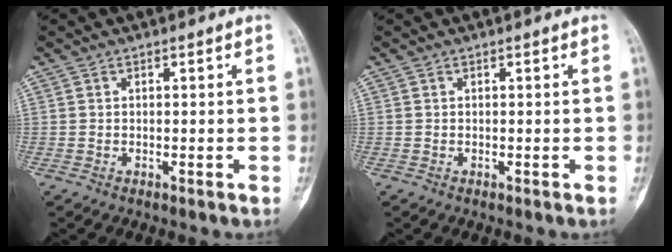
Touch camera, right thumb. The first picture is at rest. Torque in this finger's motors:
{"motor_torque": [0.15, 0.15, -0.07, -0.07, 0.02]}